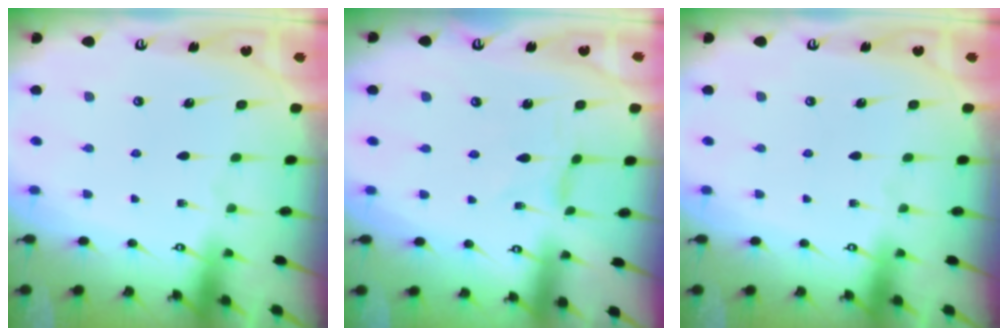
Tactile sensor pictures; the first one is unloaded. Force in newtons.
{"total": 0.0}
{"total": 0.0}